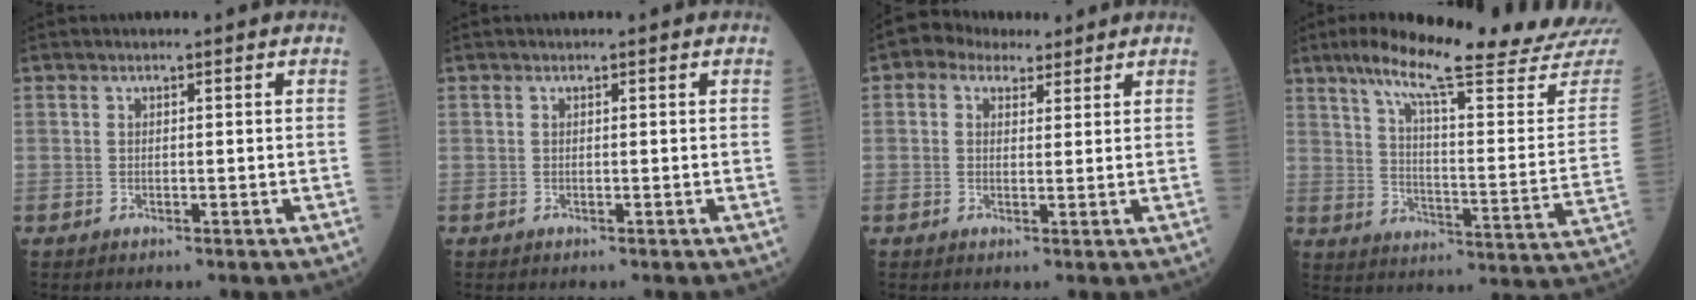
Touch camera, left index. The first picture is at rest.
{"total": 0.0}
{"total": 4.9, "force": [3.2, 3.2, 1.9], "torque": [-0.037, 0.029, 0.056]}
{"total": 25.8, "force": [21.9, 0.3, 13.5], "torque": [-0.206, -0.063, 0.291]}